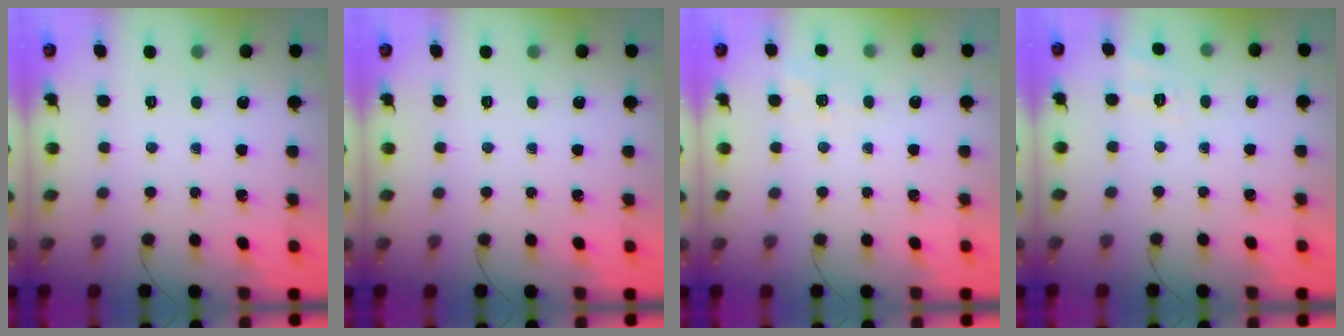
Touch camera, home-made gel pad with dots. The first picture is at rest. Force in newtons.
{"total": 0.0}
{"total": 5.2, "press": 4.8, "slide": 1.8}
{"total": 2.5, "press": 1.1, "slide": 2.2}